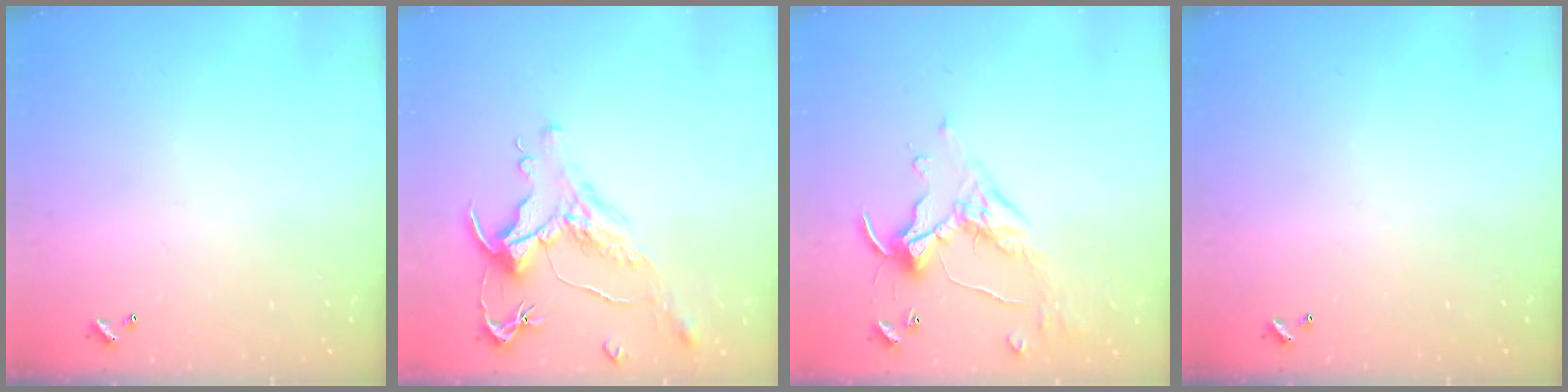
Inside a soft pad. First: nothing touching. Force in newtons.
{"total": 1.7, "press": 1.1, "slide": 1.3}
{"total": 1.5, "press": 1.5, "slide": 0.2}
{"total": 0.0}